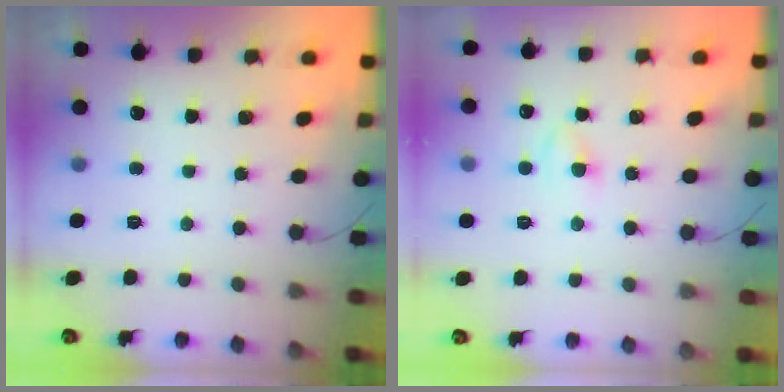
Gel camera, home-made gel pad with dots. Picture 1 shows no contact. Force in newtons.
{"total": 2.5, "press": 2.3, "slide": 1.0}